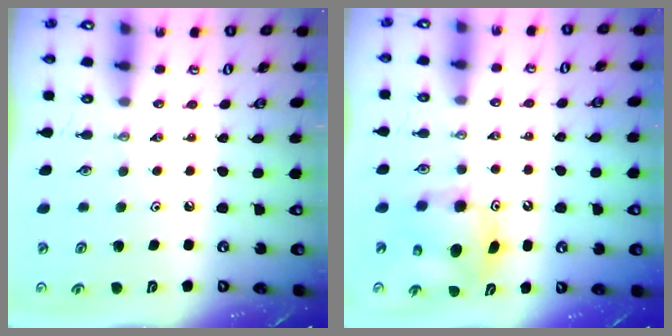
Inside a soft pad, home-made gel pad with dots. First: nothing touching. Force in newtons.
{"total": 7.9, "press": 7.8, "slide": 0.3}